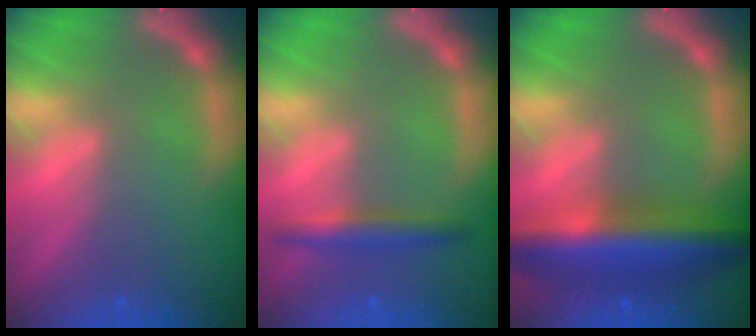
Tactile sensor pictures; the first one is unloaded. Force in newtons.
{"total": 3.0}
{"total": 9.0}